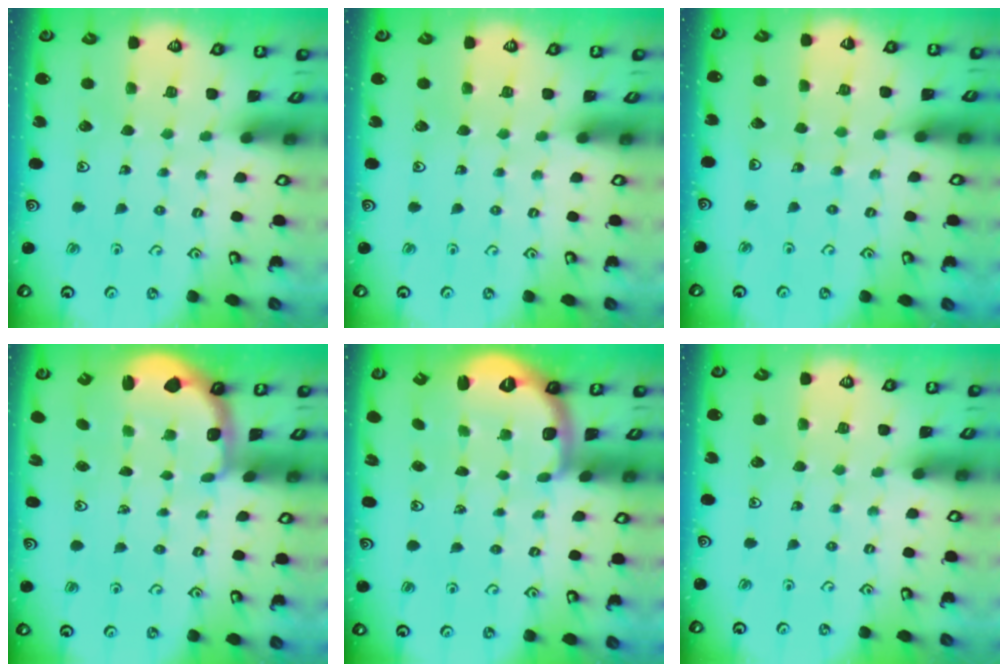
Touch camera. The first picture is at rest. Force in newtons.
{"total": 0.0}
{"total": 3.4, "press": 3.4, "slide": 0.3}
{"total": 2.1, "press": 1.3, "slide": 1.6}
{"total": 2.5, "press": 2.0, "slide": 1.6}
{"total": 0.0}